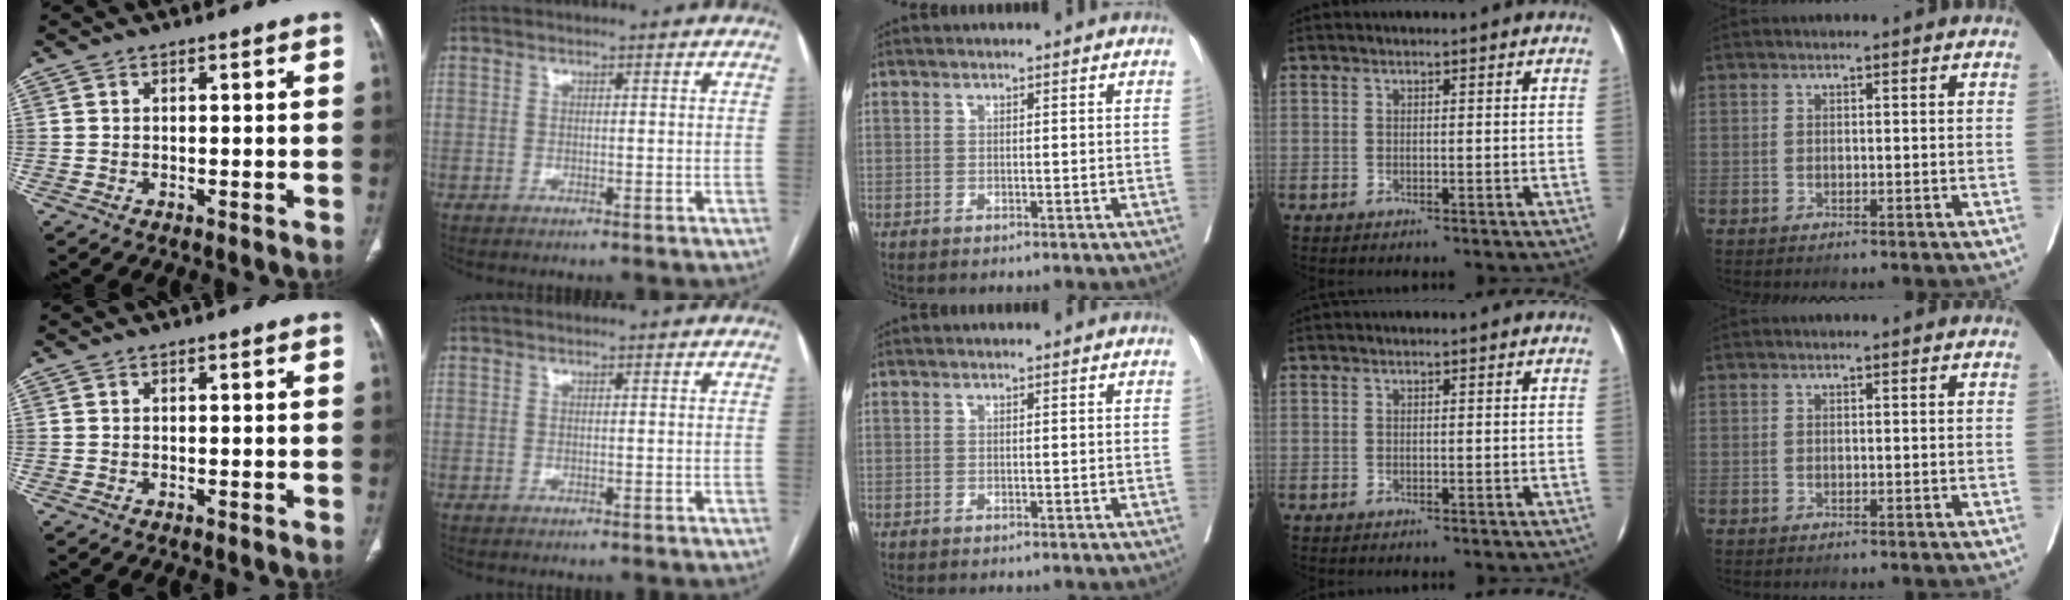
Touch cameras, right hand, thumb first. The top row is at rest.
{}